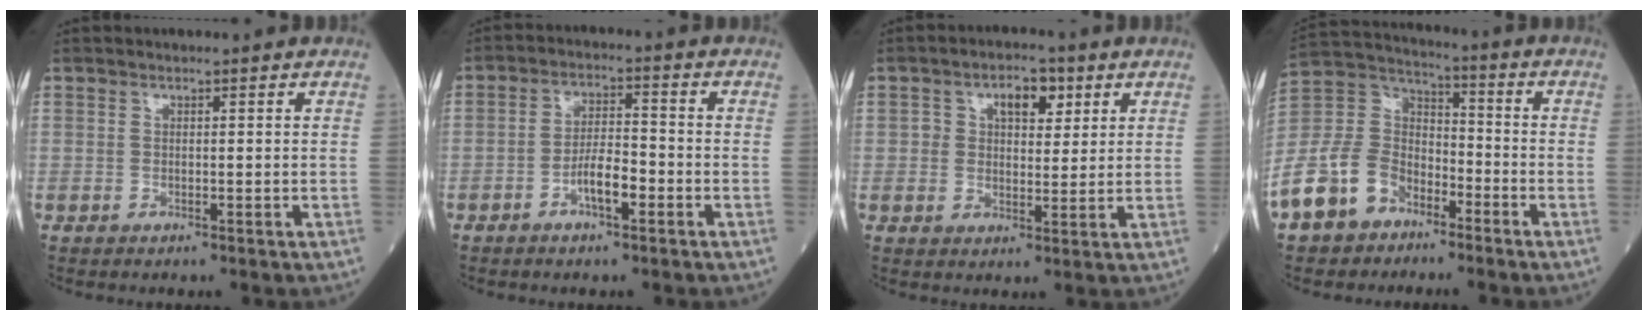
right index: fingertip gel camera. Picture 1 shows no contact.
{"total": 5.3, "force": [-2.4, 1.3, 4.5], "torque": [-0.086, 0.007, -0.046]}
{"total": 5.5, "force": [2.1, 3.2, 4.0], "torque": [-0.060, 0.018, 0.033]}
{"total": 18.4, "force": [-11.0, 12.4, 8.0], "torque": [-0.226, 0.029, -0.205]}